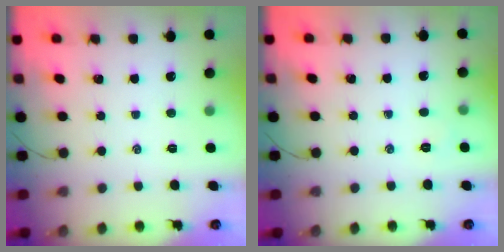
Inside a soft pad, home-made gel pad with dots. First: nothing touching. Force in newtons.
{"total": 3.4, "press": 3.3, "slide": 1.1}